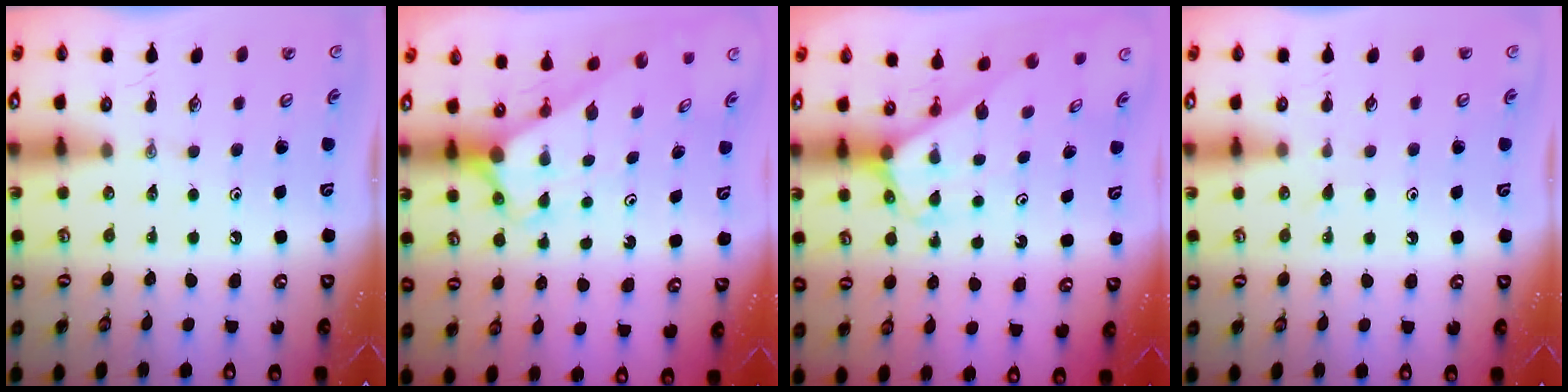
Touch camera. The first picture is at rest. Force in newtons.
{"total": 2.7, "press": 2.7, "slide": 0.0}
{"total": 2.7, "press": 2.7, "slide": 0.2}
{"total": 6.1, "press": 6.0, "slide": 0.7}